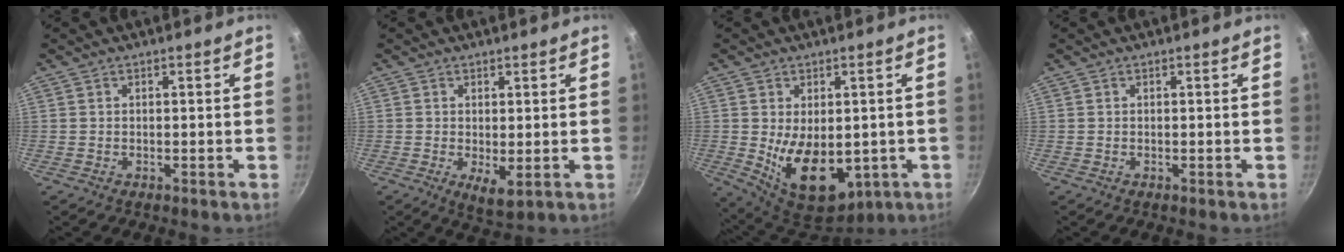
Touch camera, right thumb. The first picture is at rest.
{"total": 4.1, "force": [-0.2, 1.7, 3.7], "torque": [-0.057, -0.015, 0.002]}
{"total": 14.0, "force": [-1.5, 8.7, 10.9], "torque": [-0.147, -0.022, 0.004]}
{"total": 0.0}